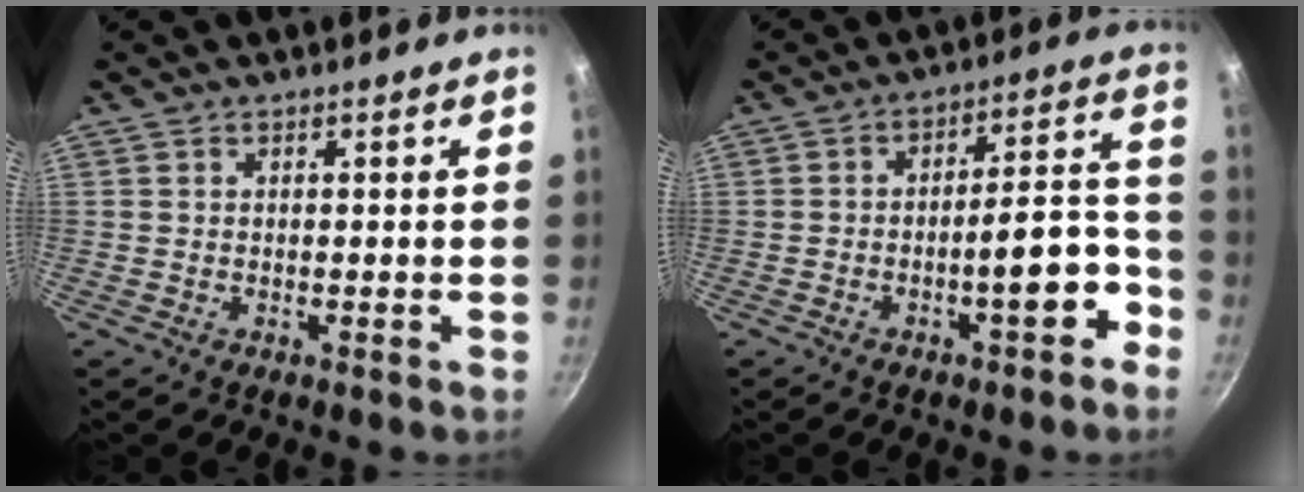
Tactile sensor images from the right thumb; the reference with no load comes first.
{"total": 10.1, "force": [-4.7, 3.1, 8.3], "torque": [-0.095, 0.058, -0.064]}